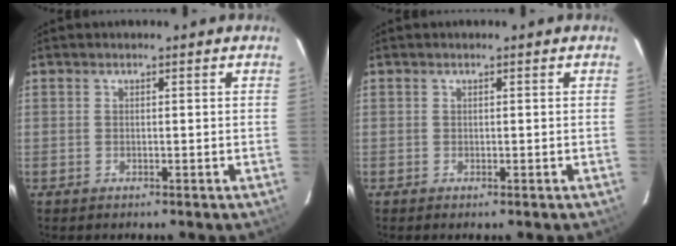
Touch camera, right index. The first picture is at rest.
{"total": 0.0}